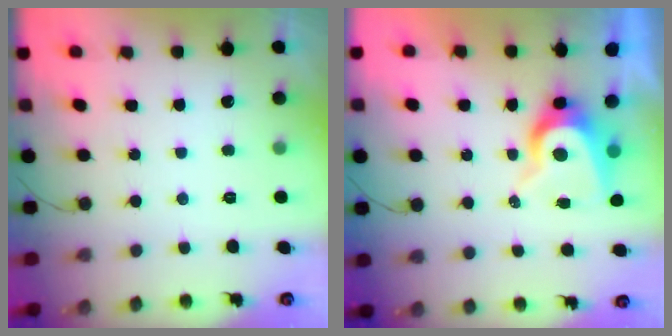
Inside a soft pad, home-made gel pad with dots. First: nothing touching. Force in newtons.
{"total": 8.5, "press": 8.5, "slide": 0.9}